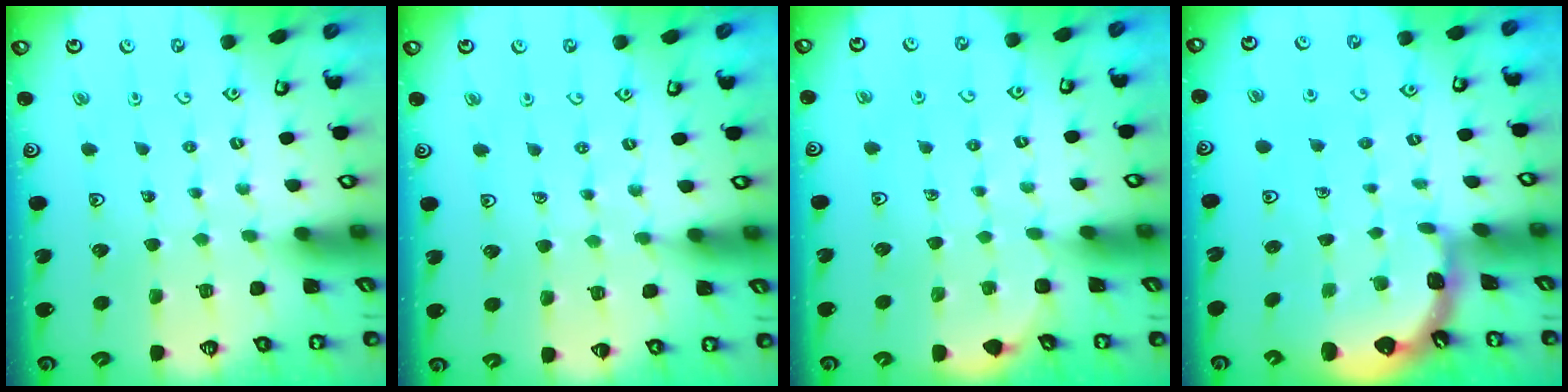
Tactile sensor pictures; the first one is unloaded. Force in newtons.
{"total": 5.0, "press": 4.8, "slide": 1.3}
{"total": 1.8, "press": 1.8, "slide": 0.1}
{"total": 1.2, "press": 1.1, "slide": 0.1}